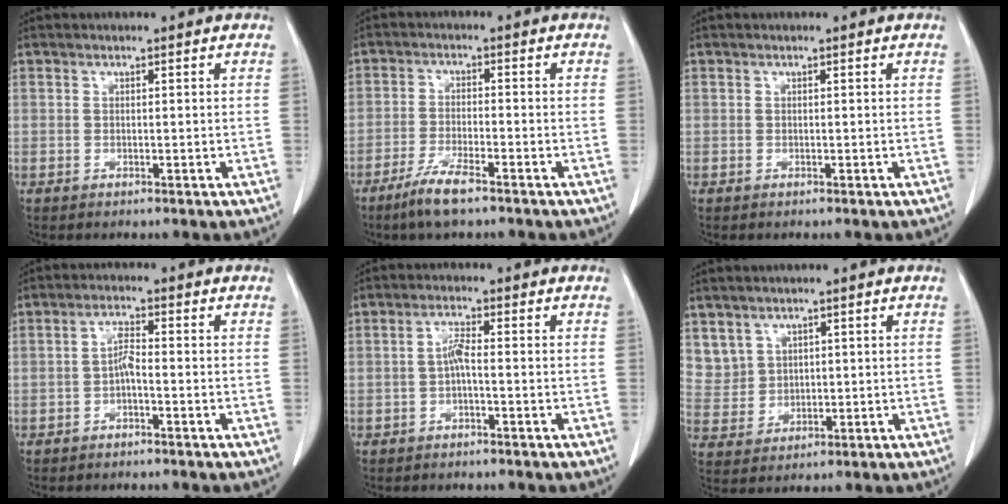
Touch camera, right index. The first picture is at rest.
{"total": 5.8, "force": [-4.2, 0.5, 4.0], "torque": [-0.085, -0.011, -0.078]}
{"total": 0.0}
{"total": 2.4, "force": [-0.9, 0.6, 2.2], "torque": [-0.041, 0.005, -0.017]}
{"total": 2.4, "force": [-0.5, 0.4, 2.3], "torque": [-0.043, 0.005, -0.010]}
{"total": 5.5, "force": [3.1, 4.5, 0.3], "torque": [-0.007, 0.005, 0.075]}